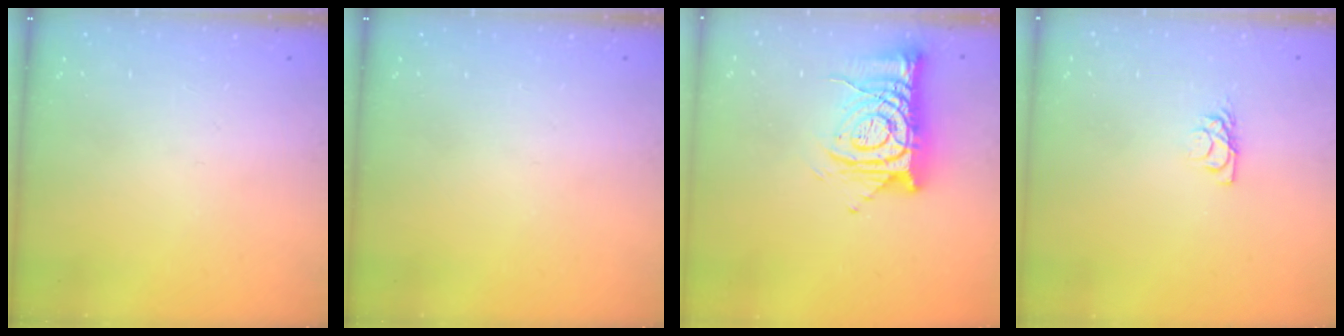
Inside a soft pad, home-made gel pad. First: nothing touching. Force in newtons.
{"total": 0.0}
{"total": 13.4, "press": 13.4, "slide": 1.3}
{"total": 5.9, "press": 5.9, "slide": 0.7}